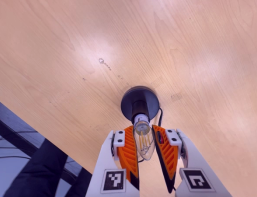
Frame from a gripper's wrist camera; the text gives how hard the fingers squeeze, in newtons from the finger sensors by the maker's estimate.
{"total": 13.9, "left": 14.9, "right": 12.9}